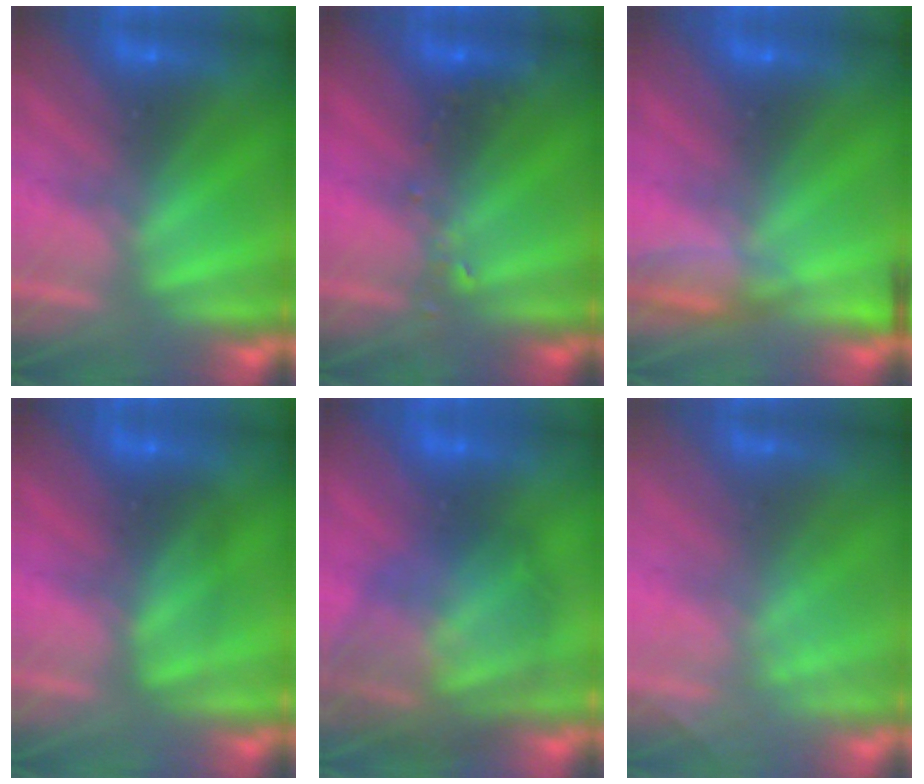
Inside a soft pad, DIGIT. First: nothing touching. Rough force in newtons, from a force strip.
{"total": 2.4}
{"total": 5.2}
{"total": 2.4}
{"total": 7.2}
{"total": 1.8}